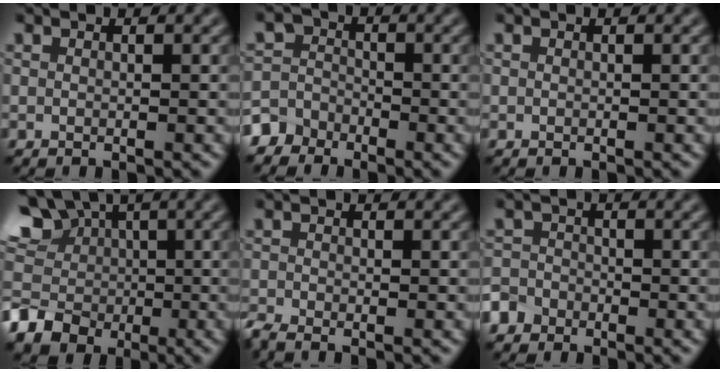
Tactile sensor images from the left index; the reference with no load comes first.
{"total": 4.9, "force": [-3.5, 3.4, 0.5], "torque": [0.015, -0.004, -0.068]}
{"total": 0.0}
{"total": 13.4, "force": [-0.1, 12.1, 5.7], "torque": [-0.142, 0.025, -0.030]}
{"total": 1.8, "force": [-1.6, 0.3, 0.7], "torque": [-0.017, -0.009, -0.039]}
{"total": 3.3, "force": [-2.3, 2.3, 0.4], "torque": [0.007, -0.003, -0.049]}